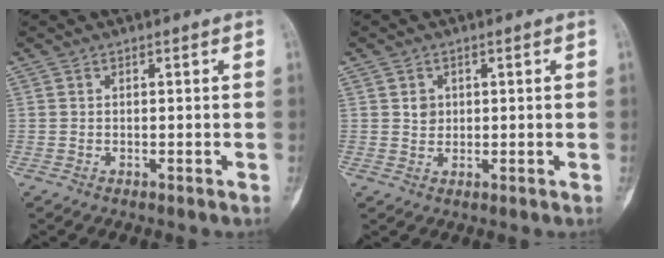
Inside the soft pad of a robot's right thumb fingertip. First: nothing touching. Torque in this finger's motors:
{"motor_torque": [0.14, -0.09, 0.24, 0.00, 0.04]}